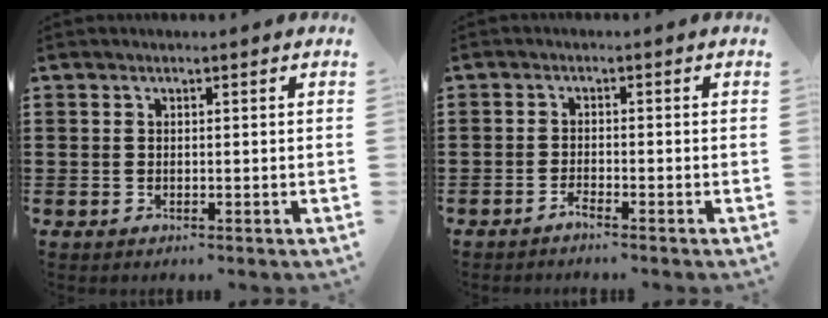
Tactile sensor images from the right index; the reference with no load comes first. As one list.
[{"total": 1.4, "force": [-1.4, -0.1, 0.4], "torque": [-0.010, 0.000, -0.026]}]